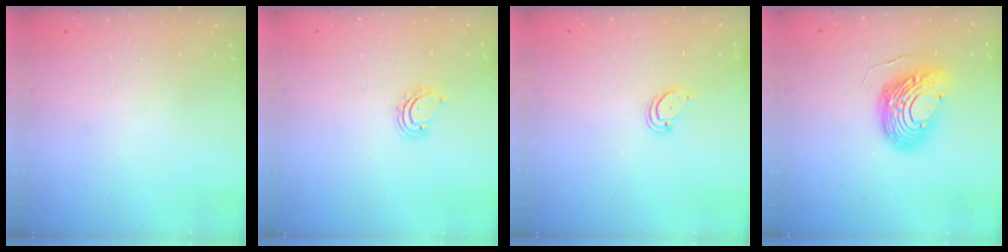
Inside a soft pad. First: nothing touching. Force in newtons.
{"total": 2.9, "press": 2.9, "slide": 0.4}
{"total": 2.0, "press": 2.0, "slide": 0.2}
{"total": 14.0, "press": 14.0, "slide": 1.1}